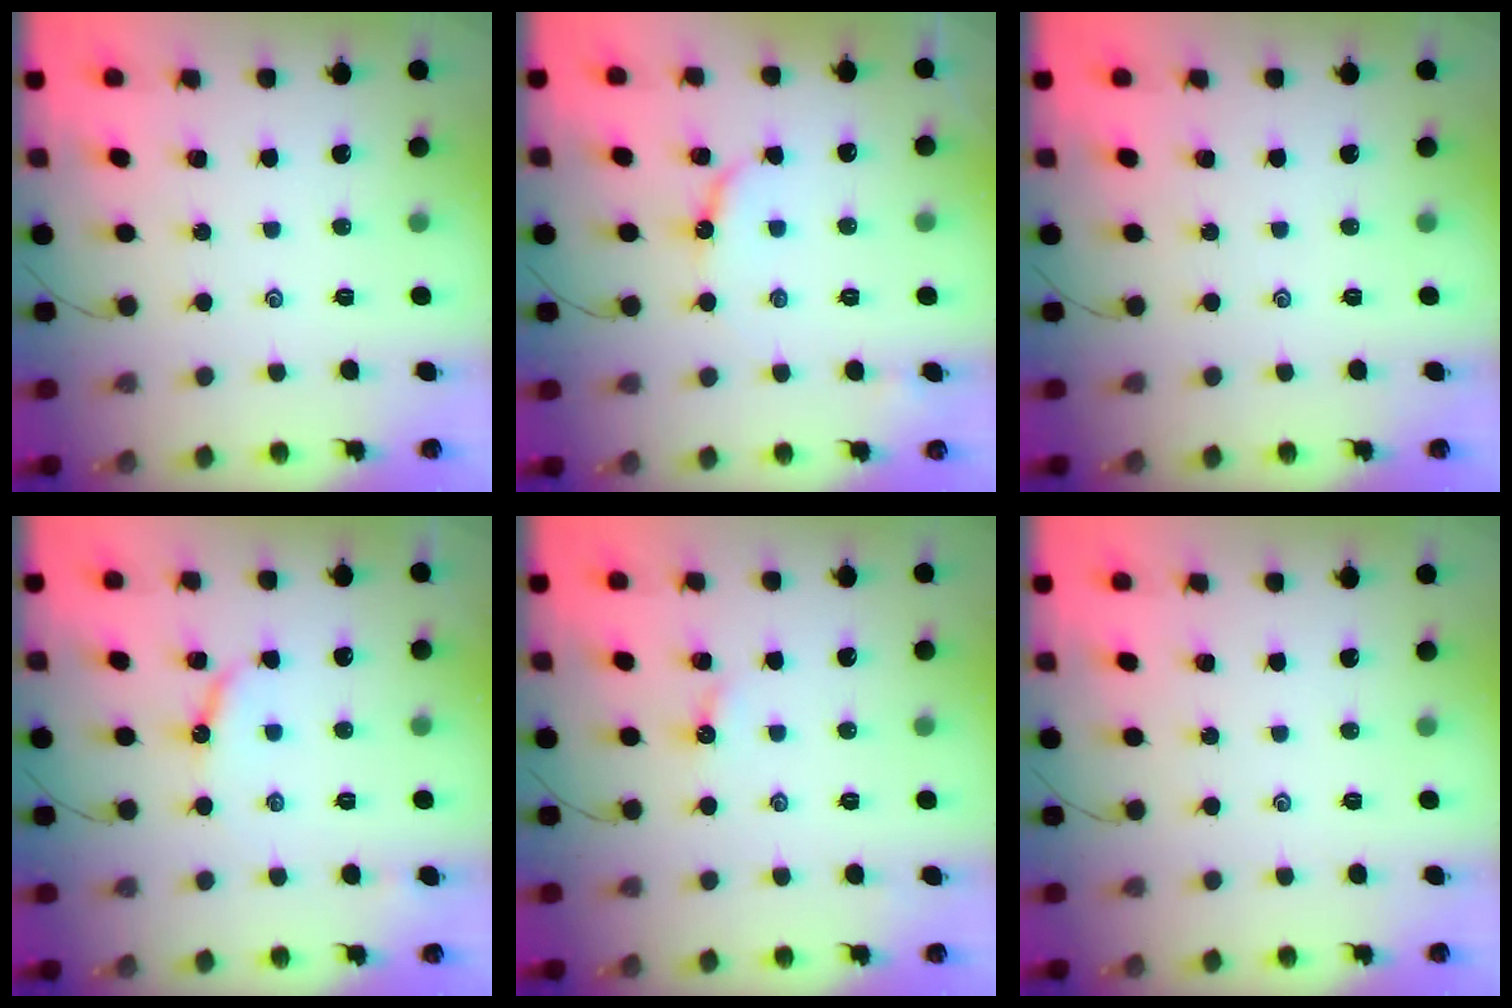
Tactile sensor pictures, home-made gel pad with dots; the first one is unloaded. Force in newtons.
{"total": 5.7, "press": 5.7, "slide": 0.6}
{"total": 0.0}
{"total": 7.0, "press": 7.0, "slide": 0.6}
{"total": 2.4, "press": 2.4, "slide": 0.3}
{"total": 0.0}